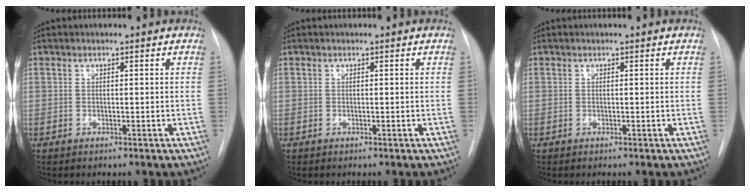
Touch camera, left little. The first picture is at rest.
{"total": 0.0}
{"total": 0.0}